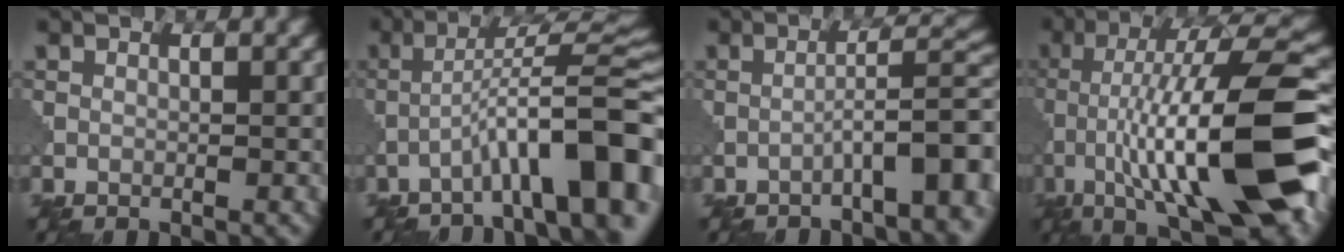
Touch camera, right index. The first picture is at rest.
{"total": 10.6, "force": [-4.7, 1.9, 9.2], "torque": [-0.127, 0.029, -0.063]}
{"total": 6.6, "force": [-3.3, 1.3, 5.5], "torque": [-0.070, 0.026, -0.045]}
{"total": 15.1, "force": [-3.8, 3.5, 14.2], "torque": [-0.218, 0.029, -0.045]}